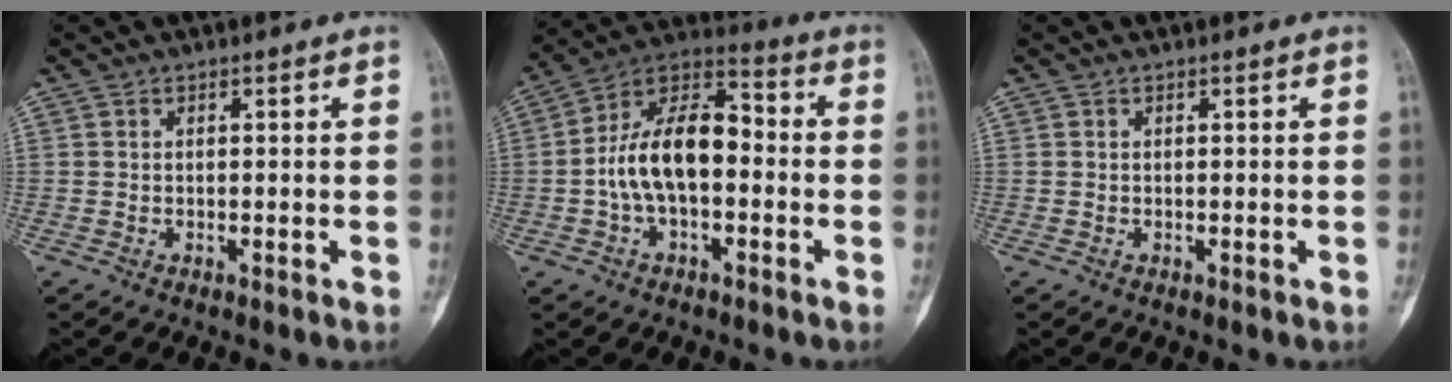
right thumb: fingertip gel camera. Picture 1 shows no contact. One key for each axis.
{"total": 14.9, "fx": -1.5, "fy": 8.3, "fz": 12.3, "tx": -0.209, "ty": 0.046, "tz": -0.036}
{"total": 0.0}